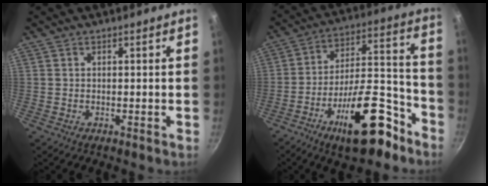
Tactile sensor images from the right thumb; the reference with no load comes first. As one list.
[{"total": 19.6, "force": [-11.2, 7.5, 14.2], "torque": [-0.182, 0.086, -0.173]}]